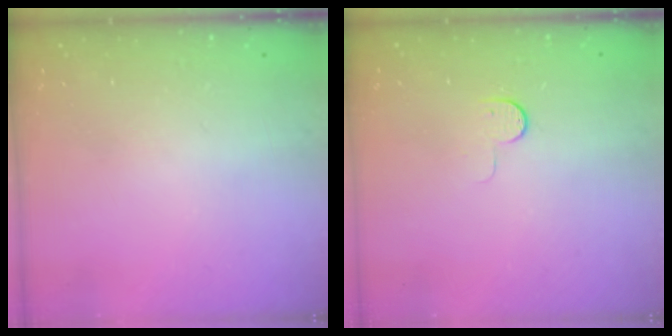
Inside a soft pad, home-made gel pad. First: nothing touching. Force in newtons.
{"total": 4.9, "press": 4.9, "slide": 0.5}